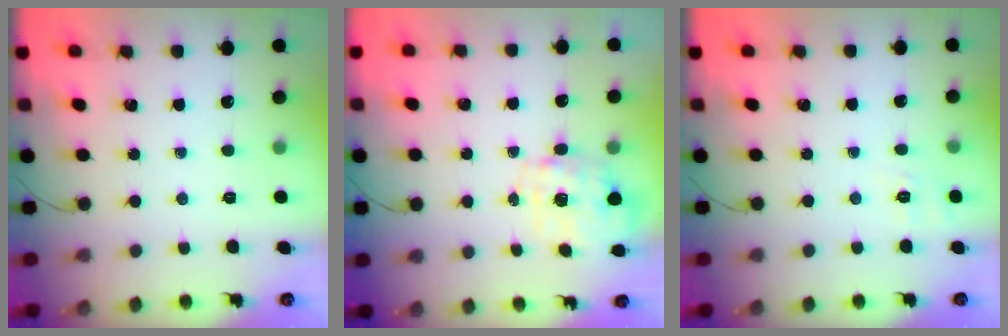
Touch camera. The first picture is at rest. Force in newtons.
{"total": 2.8, "press": 2.7, "slide": 0.9}
{"total": 1.8, "press": 0.1, "slide": 1.8}